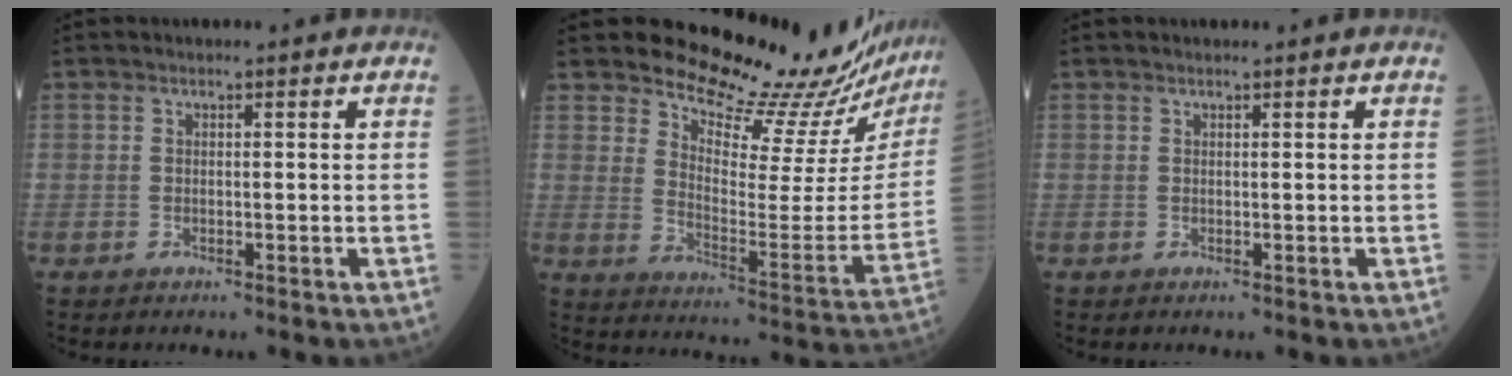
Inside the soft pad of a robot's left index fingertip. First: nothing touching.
{"total": 18.0, "force": [17.4, 1.0, 4.6], "torque": [-0.077, -0.120, 0.223]}
{"total": 0.7, "force": [0.7, 0.0, 0.2], "torque": [-0.007, 0.005, 0.014]}